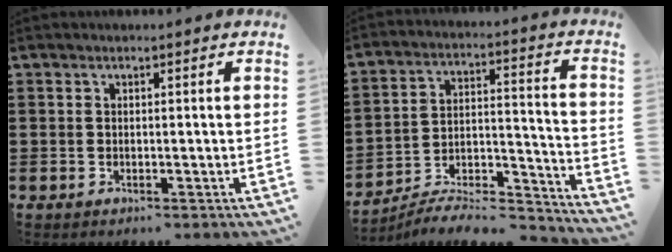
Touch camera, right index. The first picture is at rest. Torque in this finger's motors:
{"motor_torque": [-1.20, -0.94, -0.27, -0.01]}